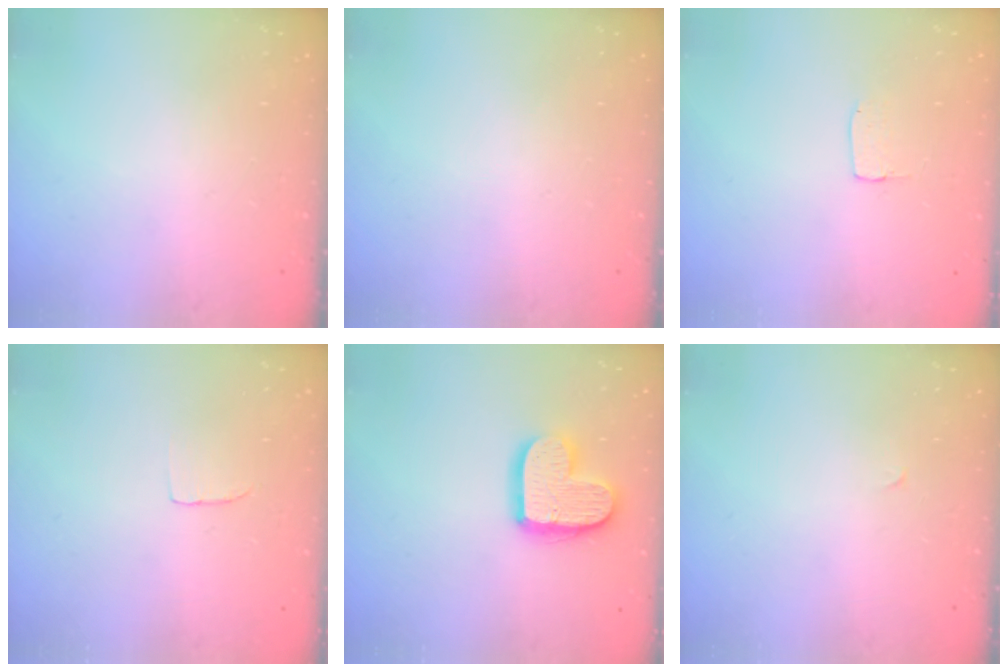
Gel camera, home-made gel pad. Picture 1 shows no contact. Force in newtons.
{"total": 0.0}
{"total": 2.9, "press": 2.9, "slide": 0.2}
{"total": 3.1, "press": 3.0, "slide": 0.3}
{"total": 14.2, "press": 14.2, "slide": 1.1}
{"total": 0.0}